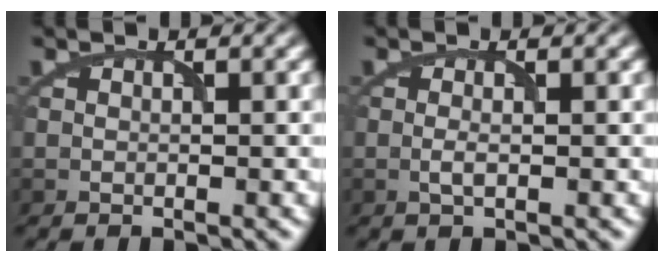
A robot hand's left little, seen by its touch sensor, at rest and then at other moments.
{"total": 1.0, "force": [-0.2, 0.2, 0.9], "torque": [-0.022, -0.002, -0.006]}